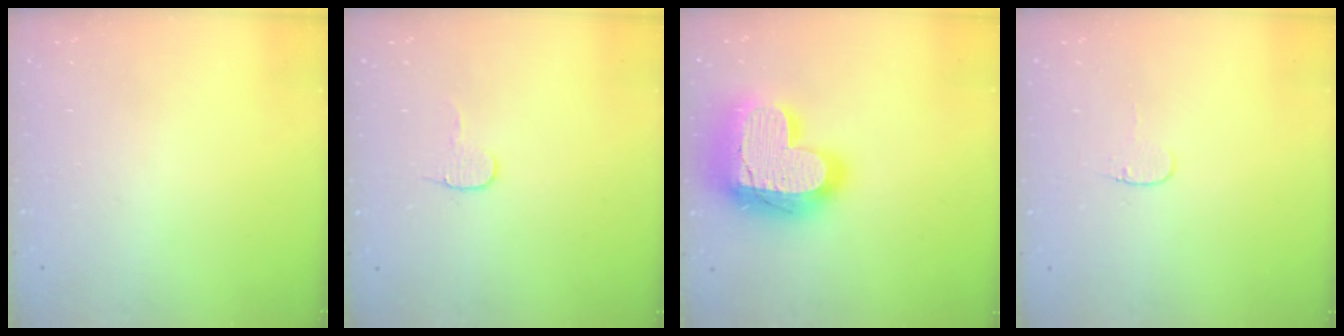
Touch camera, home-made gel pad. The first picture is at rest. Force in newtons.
{"total": 6.1, "press": 6.0, "slide": 0.5}
{"total": 27.3, "press": 27.2, "slide": 2.0}
{"total": 3.4, "press": 3.4, "slide": 0.4}